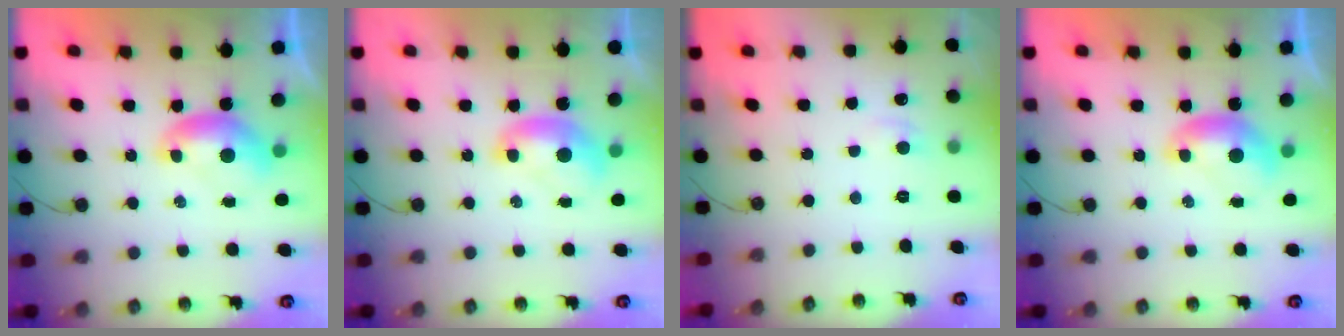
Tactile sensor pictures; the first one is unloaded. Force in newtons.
{"total": 1.2, "press": 1.2, "slide": 0.0}
{"total": 0.7, "press": 0.1, "slide": 0.7}
{"total": 0.0}